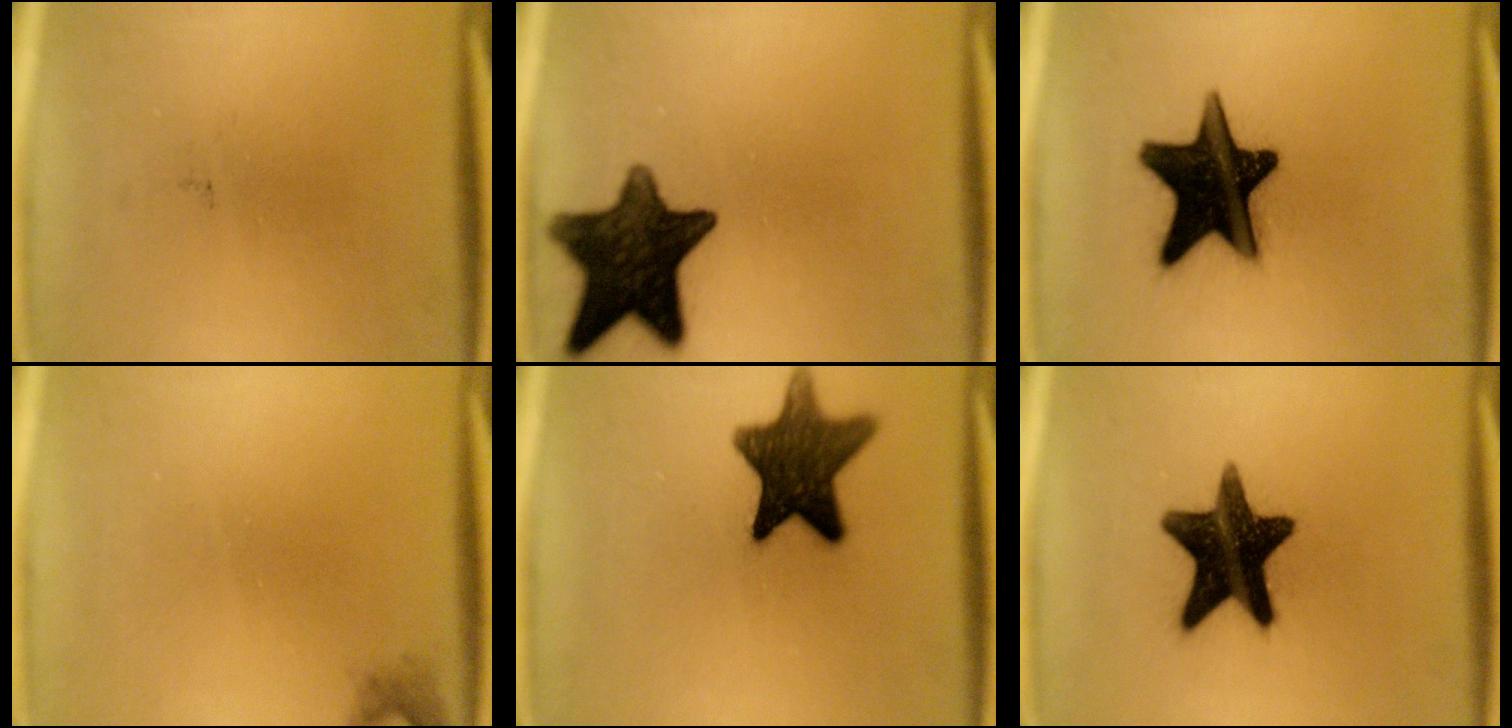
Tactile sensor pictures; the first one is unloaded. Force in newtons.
{"total": 14.5}
{"total": 19.2}
{"total": 1.1}
{"total": 13.3}
{"total": 16.2}